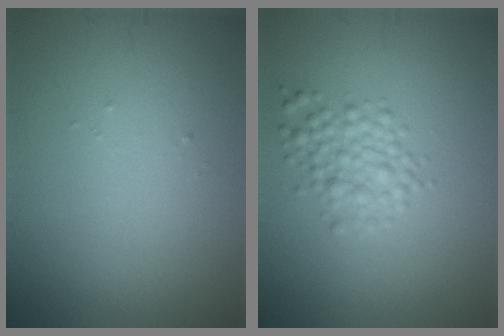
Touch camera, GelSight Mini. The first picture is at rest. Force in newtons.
{"total": 2.8, "press": 2.8, "slide": 0.1}